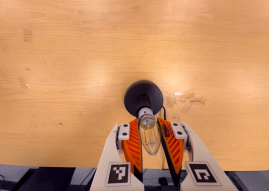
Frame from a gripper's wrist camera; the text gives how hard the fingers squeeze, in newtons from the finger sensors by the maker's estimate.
{"total": 11.4, "left": 10.2, "right": 12.6}